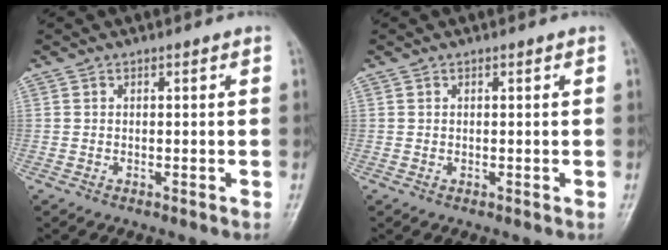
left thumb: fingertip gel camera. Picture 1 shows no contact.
{"total": 0.0}